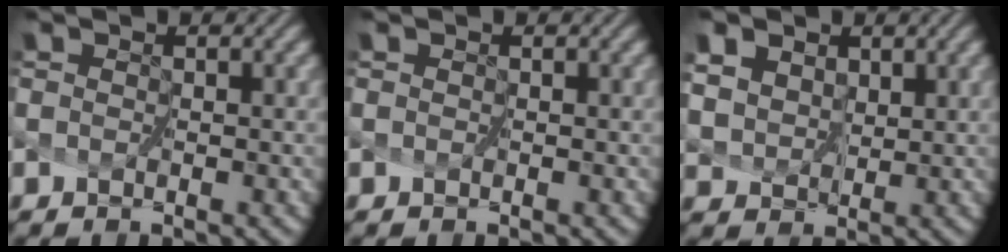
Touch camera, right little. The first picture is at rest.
{"total": 0.0}
{"total": 6.5, "force": [4.0, 4.4, 2.5], "torque": [-0.036, 0.021, 0.044]}